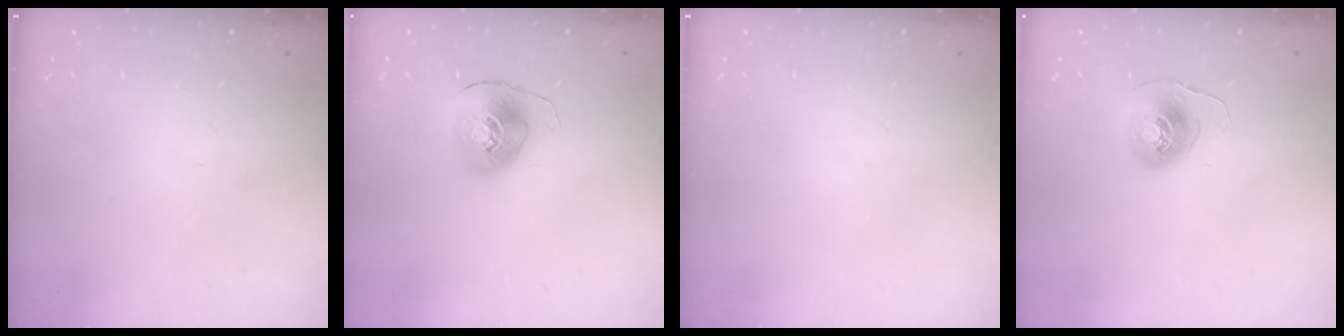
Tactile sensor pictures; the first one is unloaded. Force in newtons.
{"total": 9.0, "press": 8.8, "slide": 1.5}
{"total": 0.0}
{"total": 7.5, "press": 7.5, "slide": 0.1}